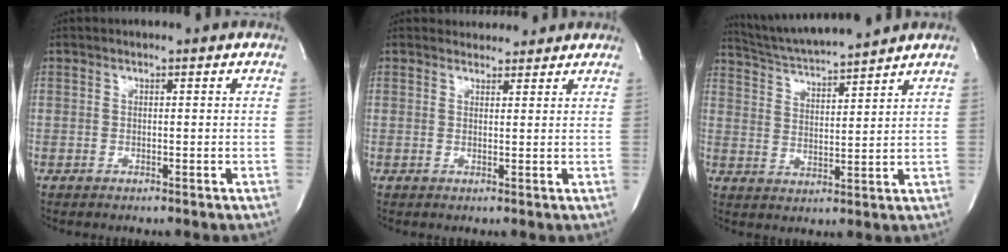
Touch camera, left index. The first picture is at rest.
{"total": 4.0, "force": [3.8, 1.3, 0.1], "torque": [-0.003, 0.013, 0.046]}
{"total": 11.0, "force": [10.3, -0.9, 3.6], "torque": [-0.073, 0.011, 0.178]}